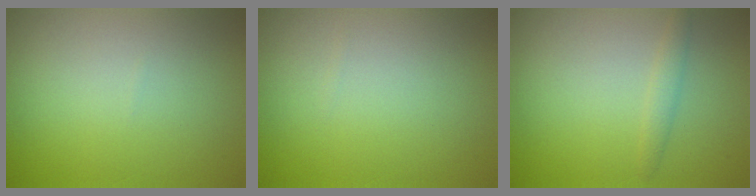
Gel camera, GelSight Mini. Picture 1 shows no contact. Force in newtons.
{"total": 0.0}
{"total": 1.3, "press": 1.3, "slide": 0.0}